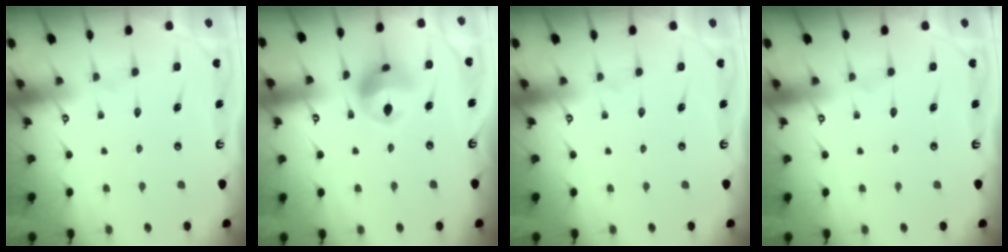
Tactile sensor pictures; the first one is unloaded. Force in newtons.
{"total": 11.2, "press": 11.1, "slide": 1.5}
{"total": 0.0}
{"total": 0.0}